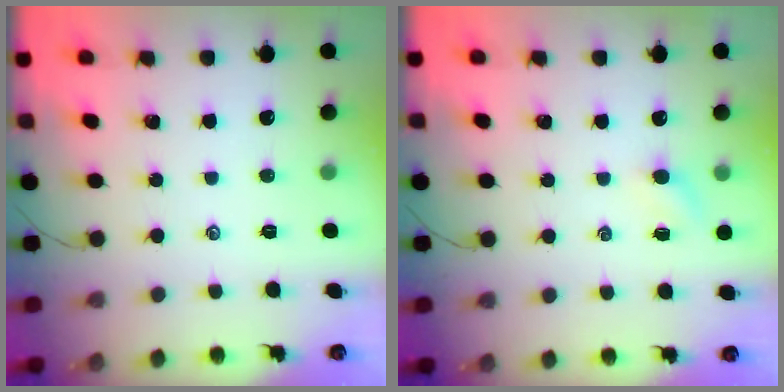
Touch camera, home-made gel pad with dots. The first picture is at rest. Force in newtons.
{"total": 3.6, "press": 3.4, "slide": 1.3}